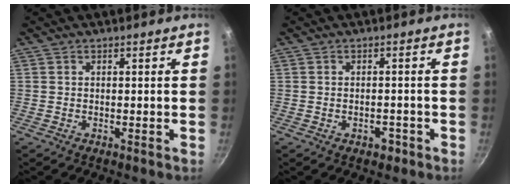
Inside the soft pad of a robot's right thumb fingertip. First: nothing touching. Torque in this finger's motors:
{"motor_torque": [-0.58, -0.15, -0.30, 0.27, 0.07]}